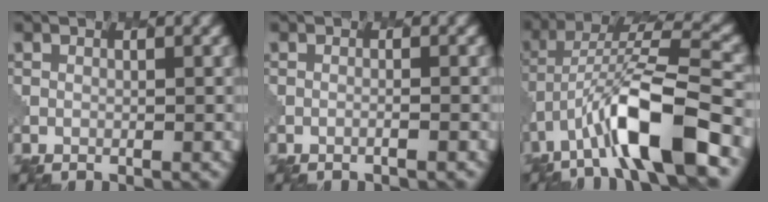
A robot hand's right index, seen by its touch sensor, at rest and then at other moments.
{"total": 0.6, "force": [-0.3, 0.1, 0.5], "torque": [-0.002, -0.001, -0.013]}
{"total": 10.6, "force": [-5.0, 2.9, 8.9], "torque": [-0.166, 0.015, -0.088]}